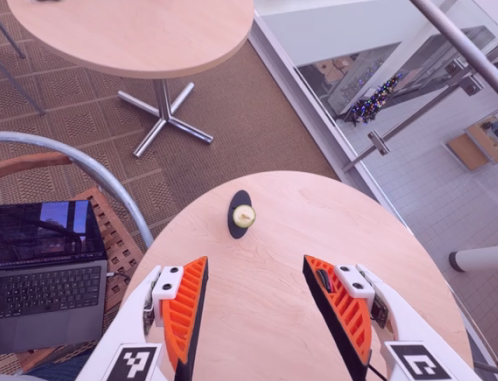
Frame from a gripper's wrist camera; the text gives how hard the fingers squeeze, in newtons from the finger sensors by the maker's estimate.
{"total": 0.0}